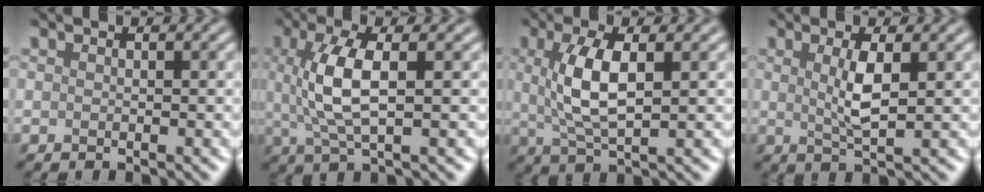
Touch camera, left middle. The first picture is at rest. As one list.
[{"total": 5.3, "force": [0.7, 1.7, 5.0], "torque": [-0.111, 0.002, 0.016]}, {"total": 5.2, "force": [0.9, 1.8, 4.8], "torque": [-0.104, 0.003, 0.019]}, {"total": 3.0, "force": [0.6, 0.6, 2.8], "torque": [-0.059, -0.004, 0.014]}]